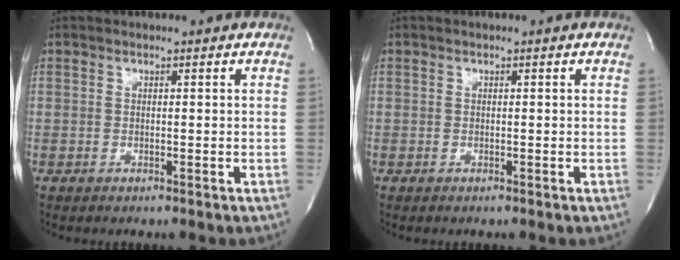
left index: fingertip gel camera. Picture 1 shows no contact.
{"total": 0.0}